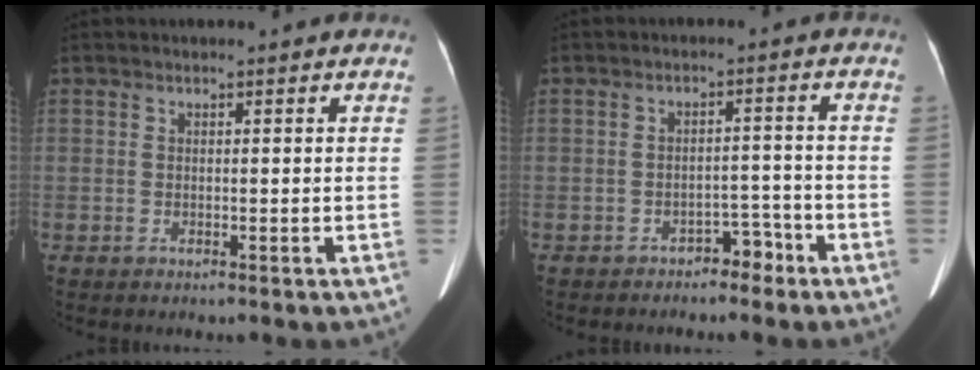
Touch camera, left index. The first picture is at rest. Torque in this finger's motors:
{"motor_torque": [0.04, 0.24, 0.01, -0.01]}